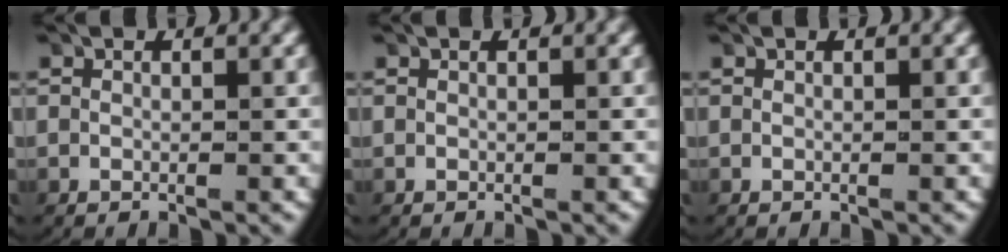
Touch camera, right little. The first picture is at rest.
{"total": 0.0}
{"total": 0.0}